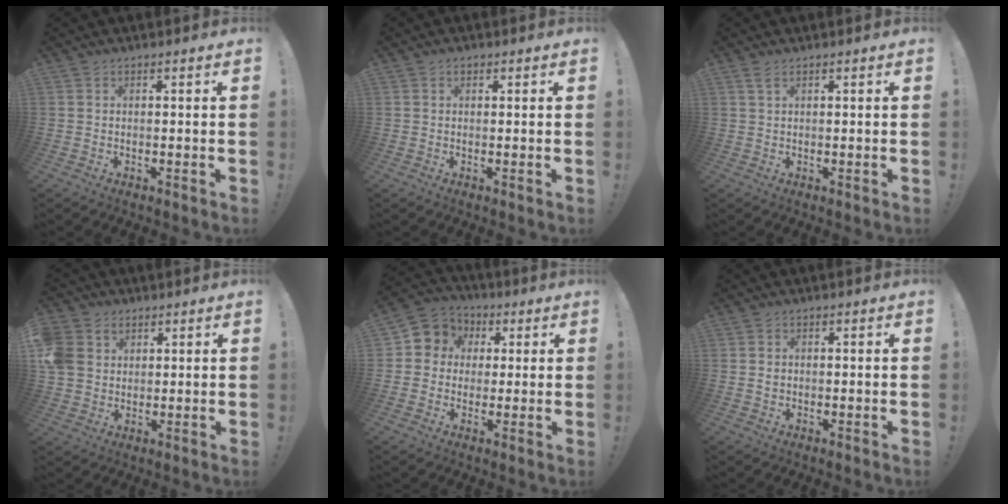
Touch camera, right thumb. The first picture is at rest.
{"total": 0.5, "force": [0.3, 0.4, 0.2], "torque": [-0.001, 0.000, 0.005]}
{"total": 1.8, "force": [1.0, 0.4, 1.4], "torque": [-0.023, -0.002, 0.017]}
{"total": 8.2, "force": [2.8, 7.1, 3.1], "torque": [-0.065, -0.008, 0.057]}
{"total": 7.5, "force": [0.9, 7.2, 1.9], "torque": [-0.029, 0.003, 0.025]}
{"total": 0.8, "force": [0.0, 0.8, 0.1], "torque": [0.000, 0.003, 0.000]}